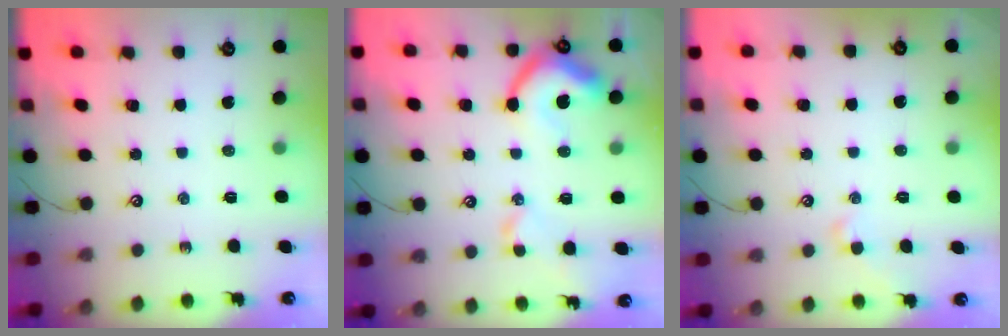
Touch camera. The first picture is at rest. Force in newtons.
{"total": 12.0, "press": 11.9, "slide": 1.5}
{"total": 1.0, "press": 0.9, "slide": 0.3}